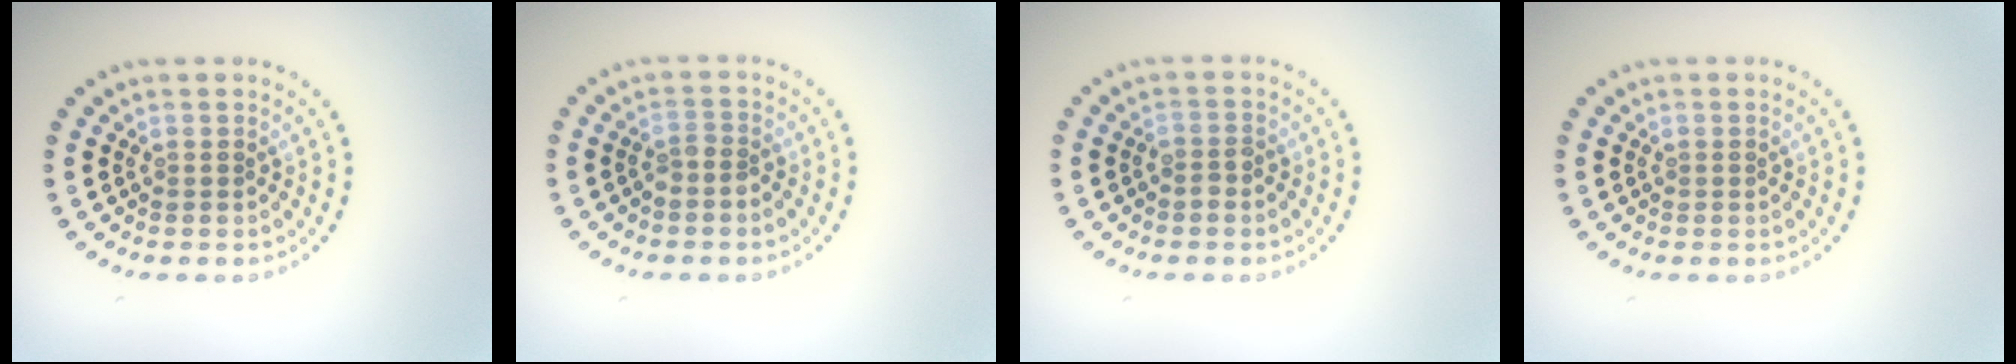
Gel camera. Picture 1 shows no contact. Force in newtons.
{"total": 1.4, "press": 1.0, "slide": 0.9}
{"total": 0.9, "press": 0.7, "slide": 0.5}
{"total": 0.0}